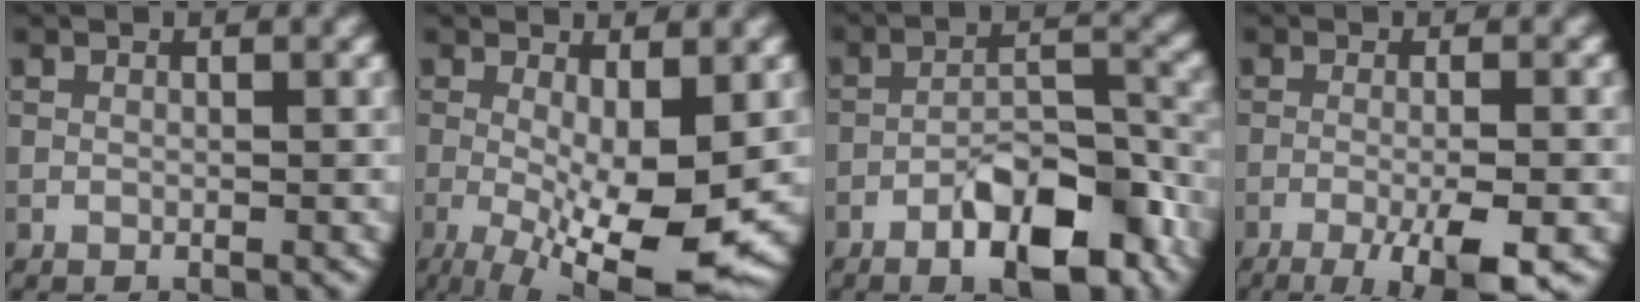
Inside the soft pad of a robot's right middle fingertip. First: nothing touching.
{"total": 10.4, "force": [-2.5, 3.0, 9.6], "torque": [-0.168, -0.024, -0.030]}
{"total": 8.4, "force": [-4.9, 3.1, 6.0], "torque": [-0.085, 0.011, -0.080]}
{"total": 7.3, "force": [-3.8, 1.7, 6.0], "torque": [-0.087, -0.003, -0.059]}